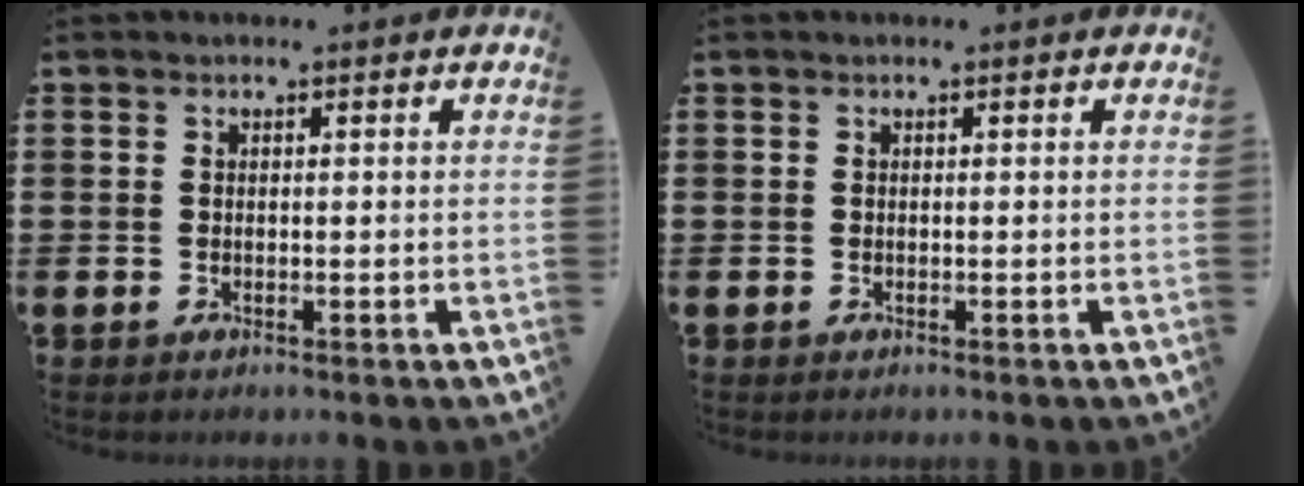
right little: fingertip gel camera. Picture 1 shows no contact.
{"total": 0.0}